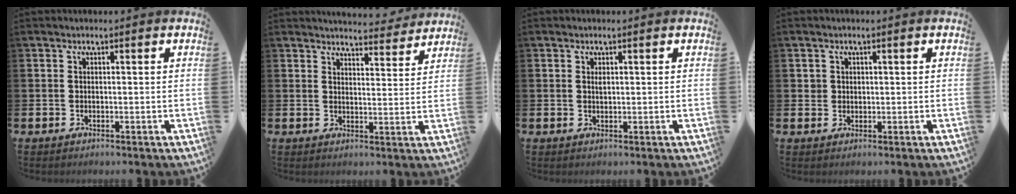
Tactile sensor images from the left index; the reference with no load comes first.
{"total": 4.8, "force": [4.8, 0.7, 0.3], "torque": [-0.009, -0.031, 0.084]}
{"total": 0.7, "force": [0.4, 0.2, 0.5], "torque": [-0.001, -0.002, 0.004]}
{"total": 1.4, "force": [0.8, 1.2, 0.1], "torque": [0.005, 0.005, 0.013]}